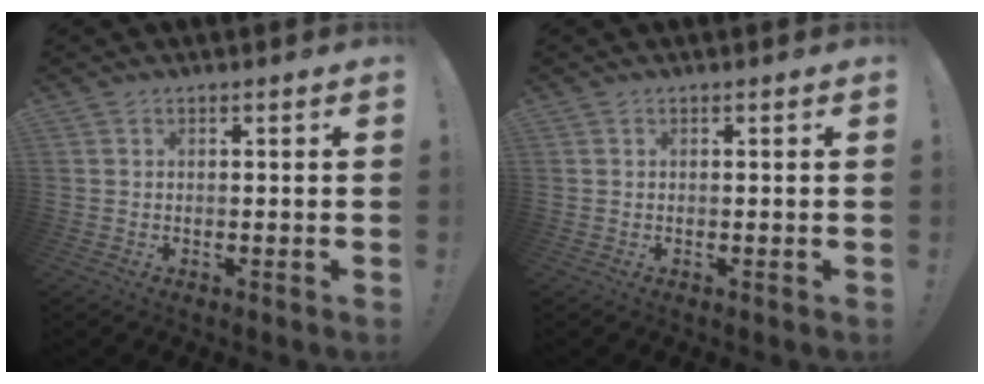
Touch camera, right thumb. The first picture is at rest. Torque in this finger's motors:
{"motor_torque": [0.00, 0.00, 0.00, 0.00, 0.00]}